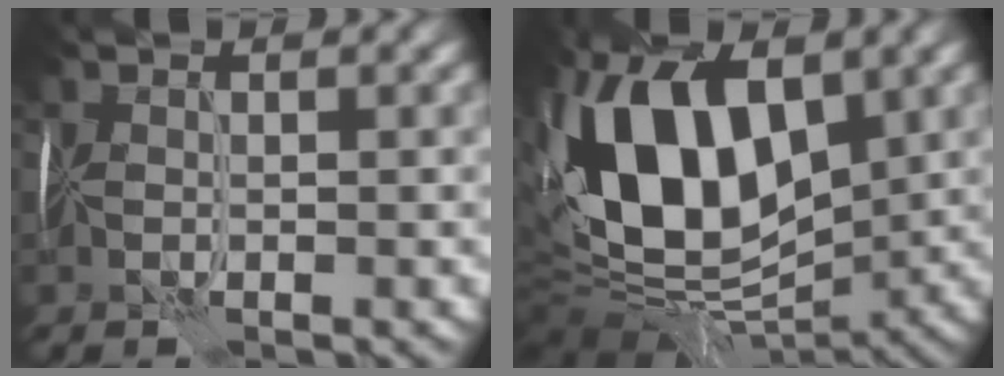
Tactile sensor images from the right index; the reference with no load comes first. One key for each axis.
{"total": 13.1, "fx": 1.7, "fy": 7.5, "fz": 10.5, "tx": -0.211, "ty": 0.015, "tz": 0.015}